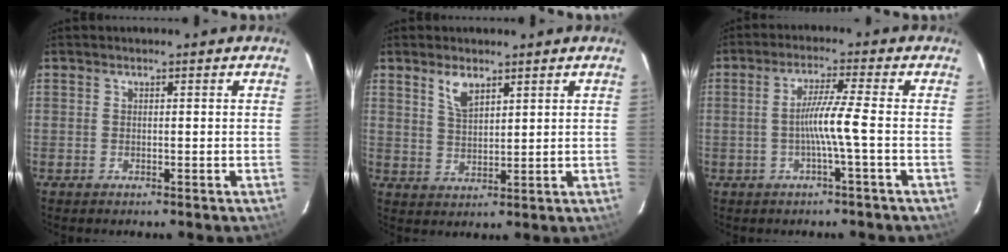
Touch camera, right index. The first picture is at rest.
{"total": 4.5, "force": [2.9, 1.8, 2.8], "torque": [-0.054, 0.001, 0.058]}
{"total": 5.6, "force": [-1.4, -1.5, 5.2], "torque": [-0.109, -0.001, -0.025]}